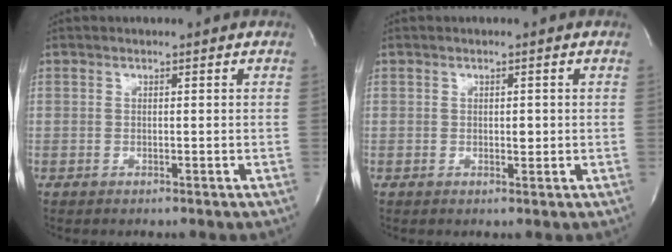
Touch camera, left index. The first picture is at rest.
{"total": 1.5, "force": [-0.2, 0.8, 1.2], "torque": [-0.017, -0.005, -0.003]}